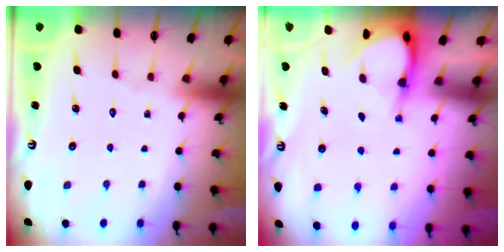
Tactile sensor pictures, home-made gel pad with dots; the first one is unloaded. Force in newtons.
{"total": 3.9, "press": 3.9, "slide": 0.3}